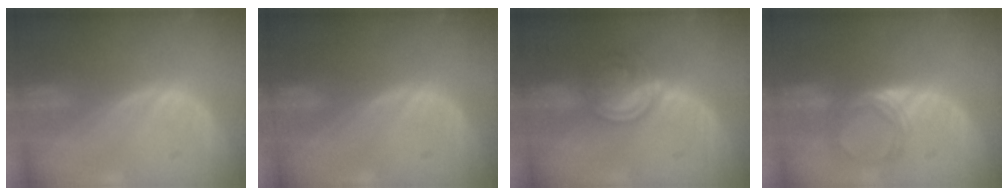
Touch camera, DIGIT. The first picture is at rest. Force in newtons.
{"total": 0.0}
{"total": 6.0, "press": 5.4, "slide": 2.6}
{"total": 5.1, "press": 4.5, "slide": 2.3}